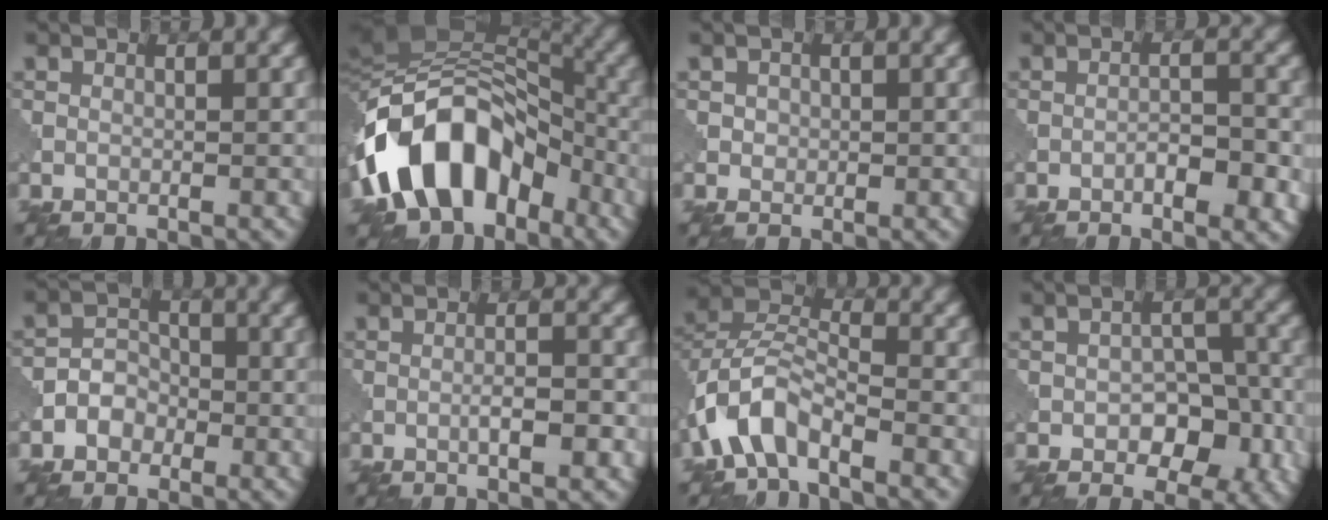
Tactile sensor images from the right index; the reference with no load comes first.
{"total": 15.0, "force": [-6.2, 9.6, 9.7], "torque": [-0.160, 0.019, -0.126]}
{"total": 1.0, "force": [0.1, 0.9, 0.3], "torque": [0.002, -0.001, 0.001]}
{"total": 3.4, "force": [-1.4, 1.2, 2.8], "torque": [-0.045, 0.003, -0.024]}
{"total": 2.5, "force": [-1.1, 2.0, 1.0], "torque": [-0.011, 0.009, -0.027]}
{"total": 2.8, "force": [-0.9, 0.6, 2.6], "torque": [-0.042, 0.005, -0.016]}
{"total": 5.6, "force": [-3.3, 2.6, 3.6], "torque": [-0.072, 0.009, -0.075]}
{"total": 5.8, "force": [-1.8, 3.7, 4.1], "torque": [-0.044, 0.000, -0.027]}